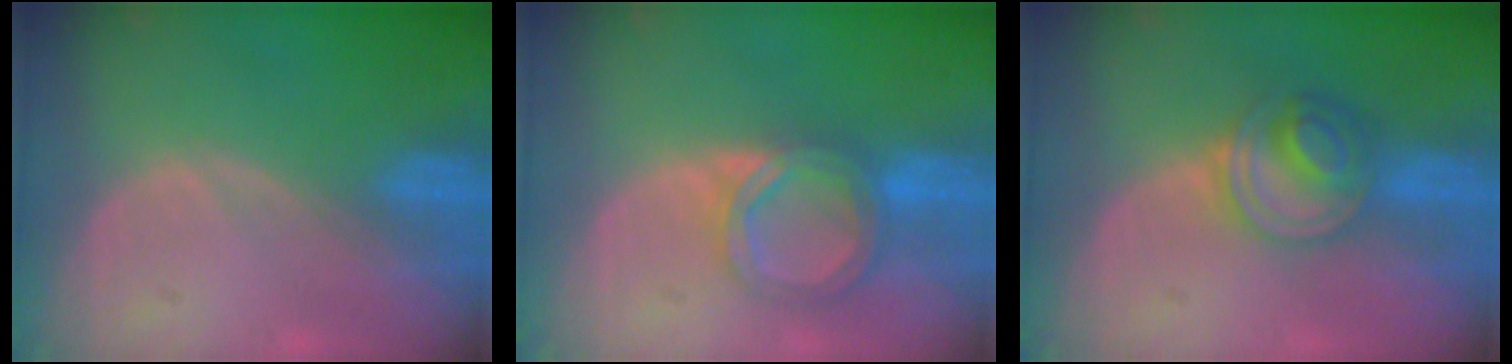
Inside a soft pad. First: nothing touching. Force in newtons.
{"total": 6.4, "press": 5.6, "slide": 3.1}
{"total": 5.7, "press": 5.7, "slide": 0.4}